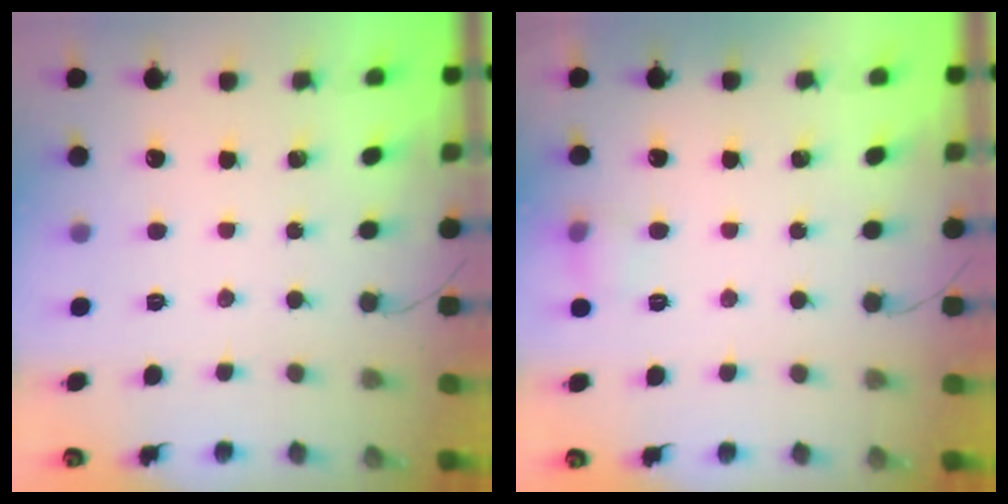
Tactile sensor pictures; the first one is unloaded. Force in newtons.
{"total": 6.4, "press": 6.1, "slide": 1.9}